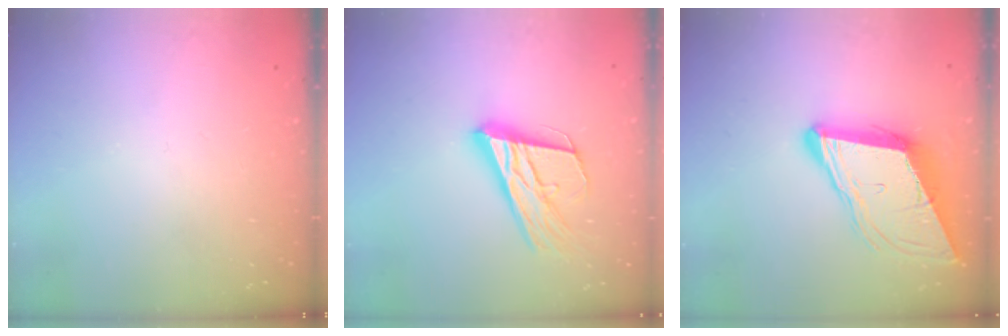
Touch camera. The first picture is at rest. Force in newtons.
{"total": 20.1, "press": 19.8, "slide": 3.8}
{"total": 12.0, "press": 11.5, "slide": 3.7}